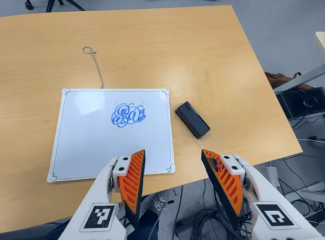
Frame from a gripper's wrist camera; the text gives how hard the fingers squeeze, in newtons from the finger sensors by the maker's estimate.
{"total": 0.0}